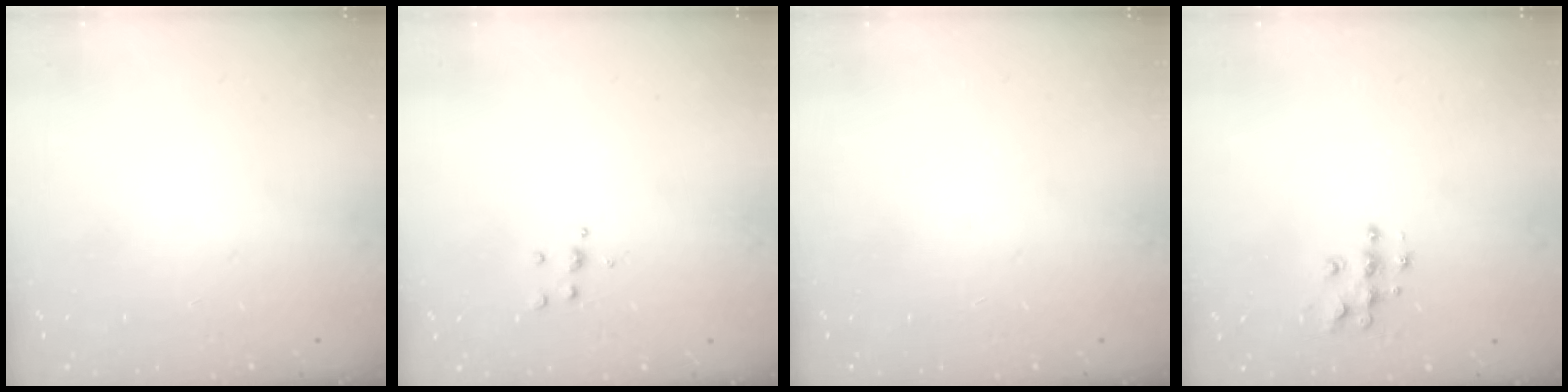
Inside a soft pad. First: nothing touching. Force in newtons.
{"total": 5.0, "press": 4.9, "slide": 0.8}
{"total": 0.0}
{"total": 5.9, "press": 5.9, "slide": 0.2}